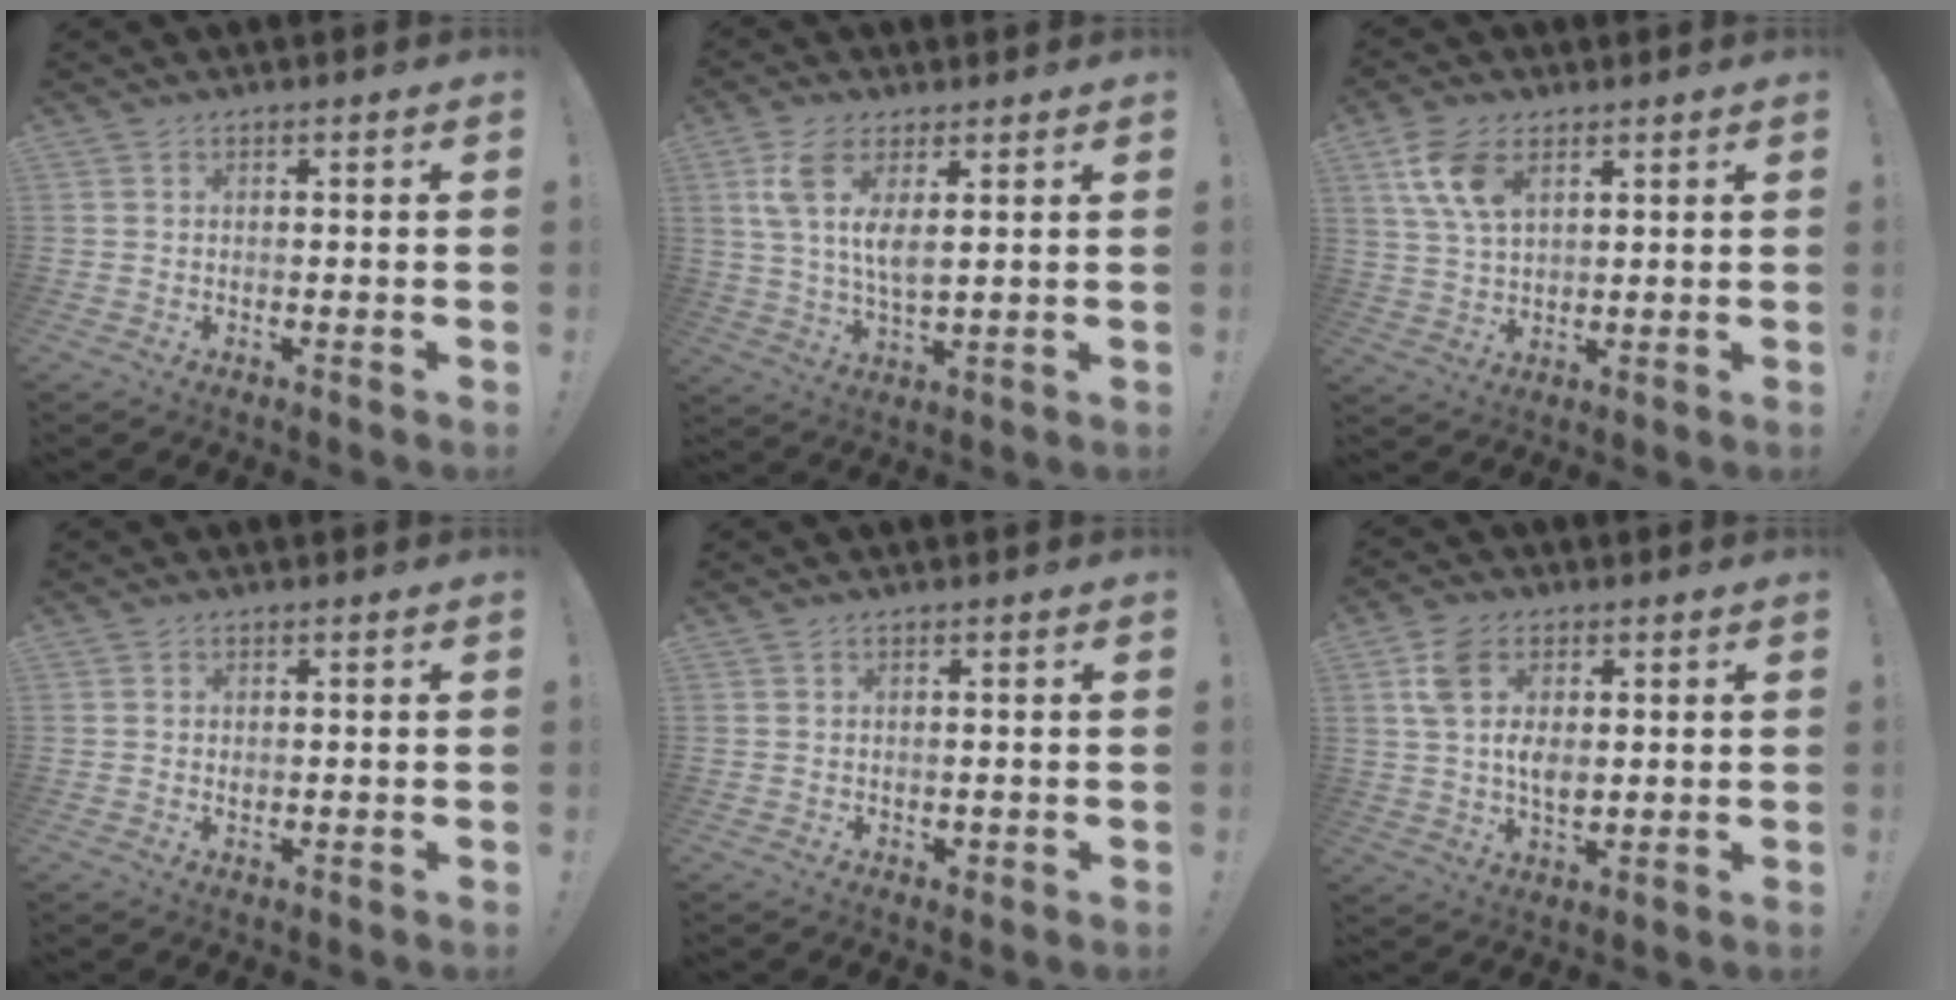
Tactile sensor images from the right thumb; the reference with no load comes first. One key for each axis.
{"total": 10.1, "fx": 4.3, "fy": 4.1, "fz": 8.2, "tx": -0.153, "ty": -0.023, "tz": 0.078}
{"total": 10.3, "fx": 4.9, "fy": 5.8, "fz": 7.0, "tx": -0.137, "ty": -0.014, "tz": 0.092}
{"total": 0.6, "fx": 0.2, "fy": 0.5, "fz": 0.1, "tx": -0.004, "ty": 0.001, "tz": 0.003}
{"total": 0.8, "fx": 0.2, "fy": 0.7, "fz": 0.4, "tx": -0.005, "ty": 0.001, "tz": 0.003}
{"total": 10.2, "fx": 2.5, "fy": 6.8, "fz": 7.2, "tx": -0.139, "ty": -0.006, "tz": 0.048}